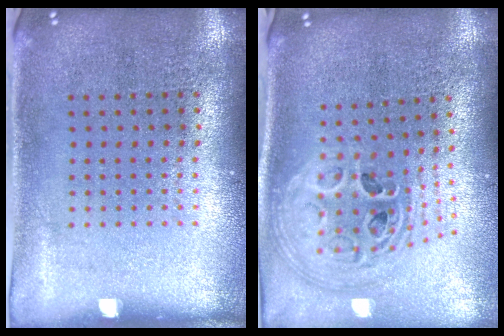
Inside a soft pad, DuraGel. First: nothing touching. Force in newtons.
{"total": 2.8, "press": 2.0, "slide": 1.9}